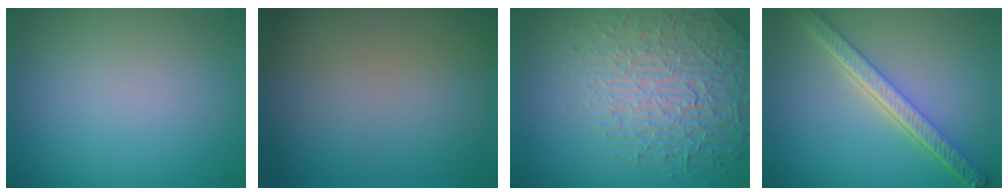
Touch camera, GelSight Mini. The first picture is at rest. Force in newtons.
{"total": 0.0}
{"total": 6.5, "press": 5.3, "slide": 3.8}
{"total": 5.3, "press": 4.2, "slide": 3.4}